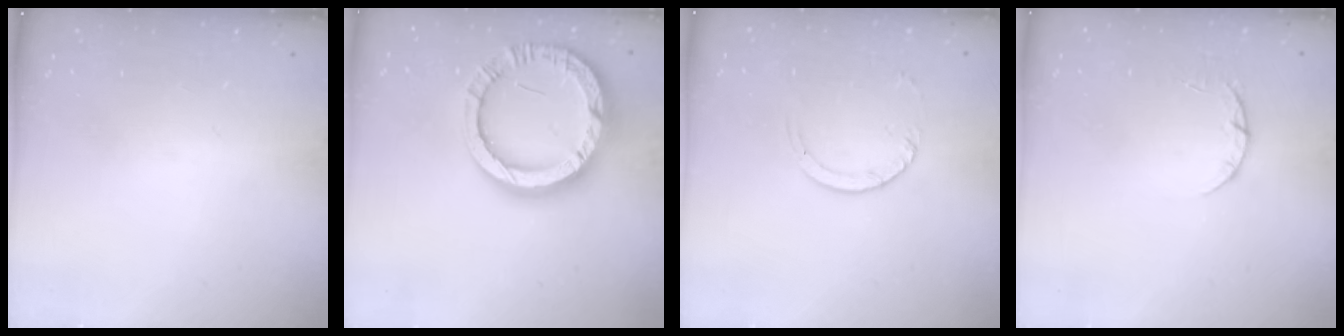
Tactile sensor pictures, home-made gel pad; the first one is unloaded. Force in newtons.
{"total": 18.9, "press": 18.9, "slide": 1.7}
{"total": 3.0, "press": 2.9, "slide": 0.4}
{"total": 2.3, "press": 2.3, "slide": 0.3}